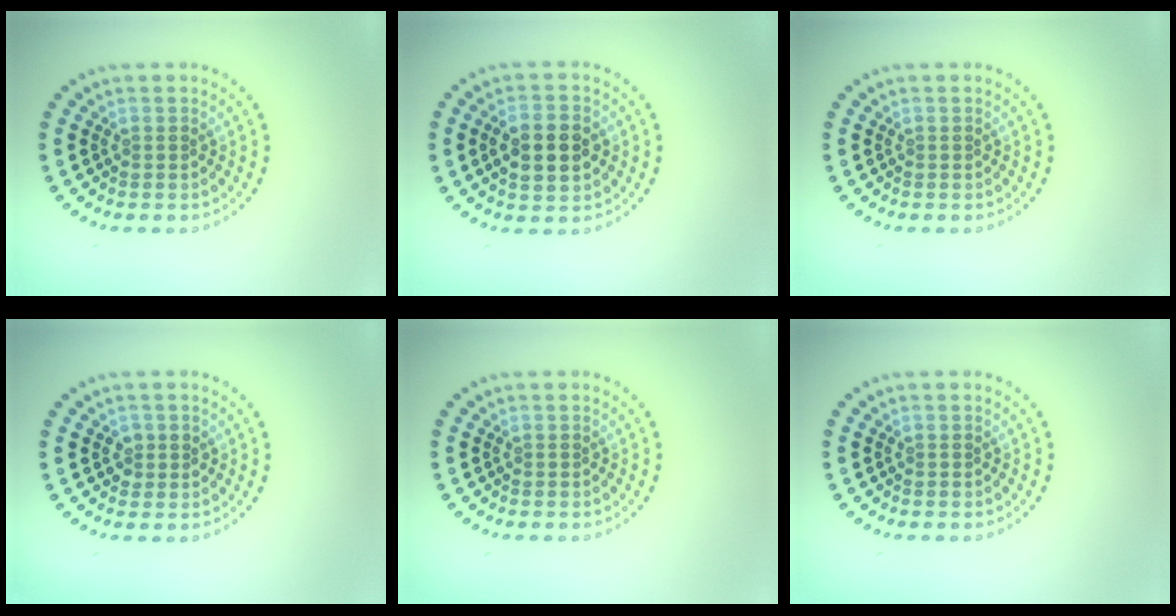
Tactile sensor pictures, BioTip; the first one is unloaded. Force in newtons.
{"total": 4.6, "press": 4.6, "slide": 0.2}
{"total": 0.0}
{"total": 1.1, "press": 1.1, "slide": 0.3}
{"total": 0.0}
{"total": 0.0}